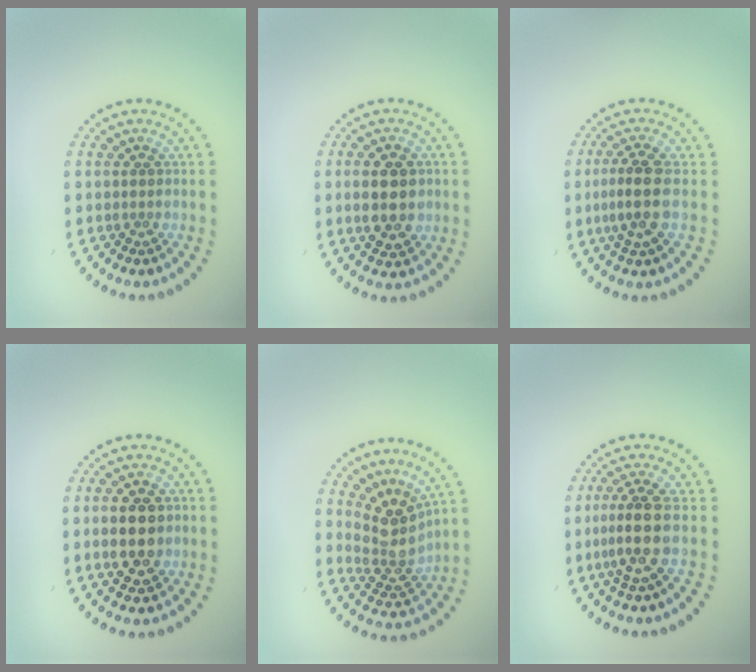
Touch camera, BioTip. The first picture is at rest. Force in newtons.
{"total": 5.3, "press": 5.3, "slide": 0.3}
{"total": 3.3, "press": 2.9, "slide": 1.5}
{"total": 4.6, "press": 4.6, "slide": 0.4}
{"total": 4.0, "press": 2.9, "slide": 2.8}
{"total": 3.4, "press": 2.7, "slide": 2.2}